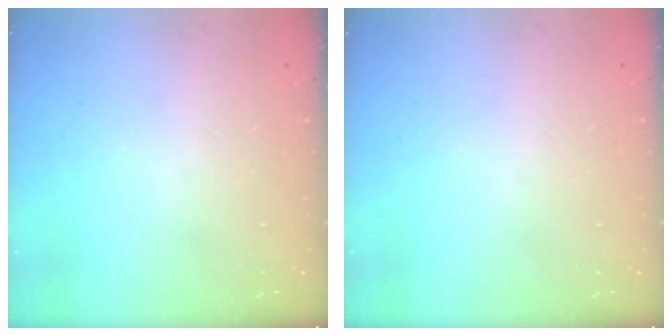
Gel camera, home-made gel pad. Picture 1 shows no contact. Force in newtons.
{"total": 0.0}